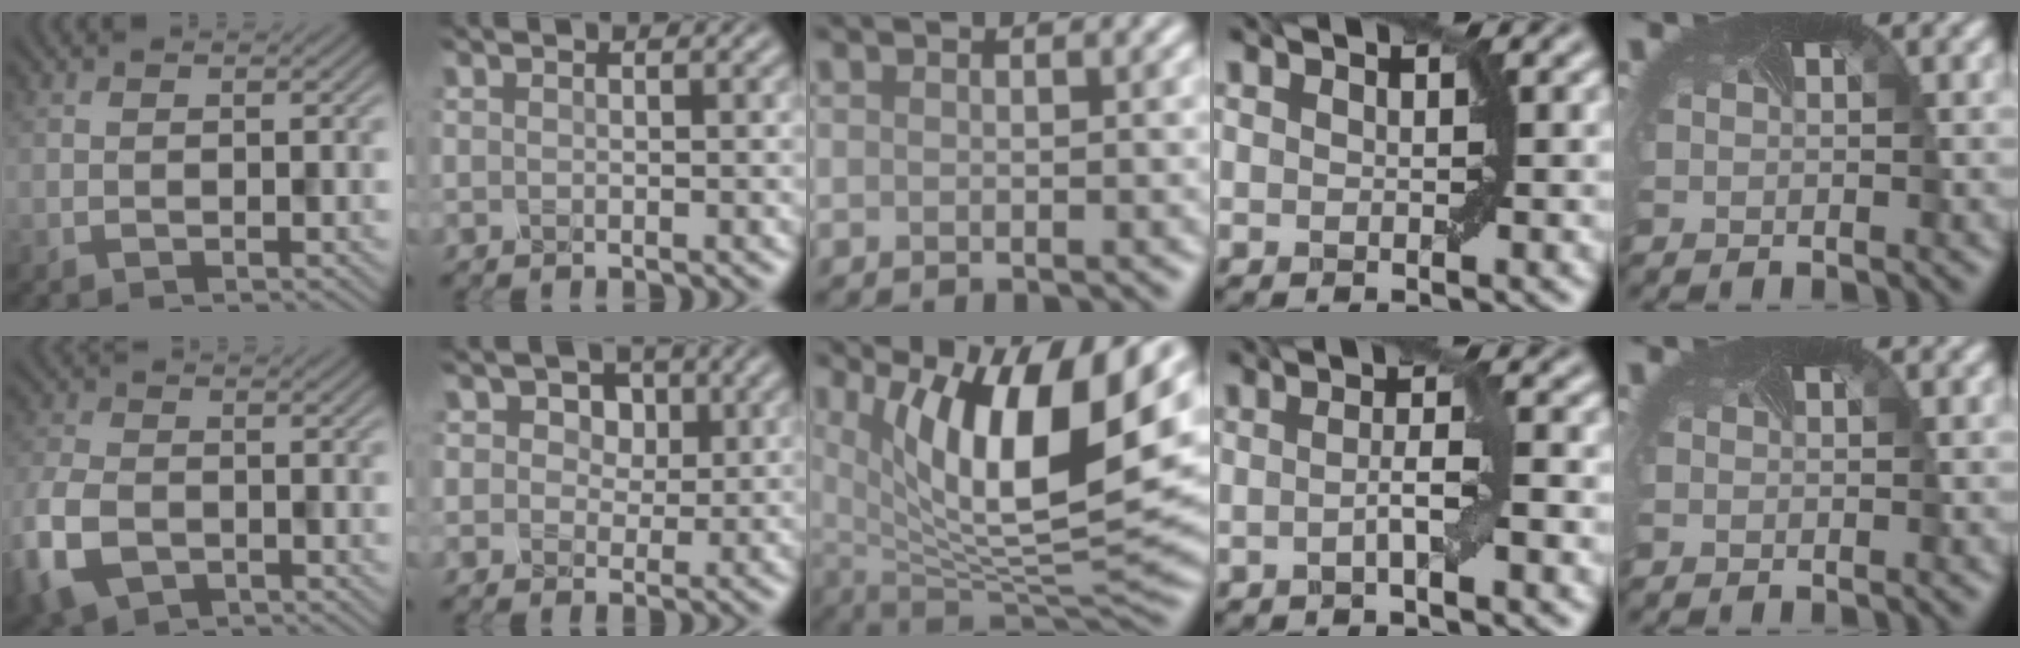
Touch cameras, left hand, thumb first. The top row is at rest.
{"thumb": {"total": 7.9, "force": [-3.4, 5.1, 5.0], "torque": [-0.140, -0.018, -0.073]}, "index": {"total": 4.9, "force": [1.8, 3.8, 2.5], "torque": [-0.051, 0.002, 0.020]}, "middle": {"total": 13.9, "force": [5.5, 4.4, 11.9], "torque": [-0.194, -0.002, 0.098]}, "ring": {"total": 2.7, "force": [-0.5, 0.1, 2.6], "torque": [-0.045, 0.004, -0.012]}}